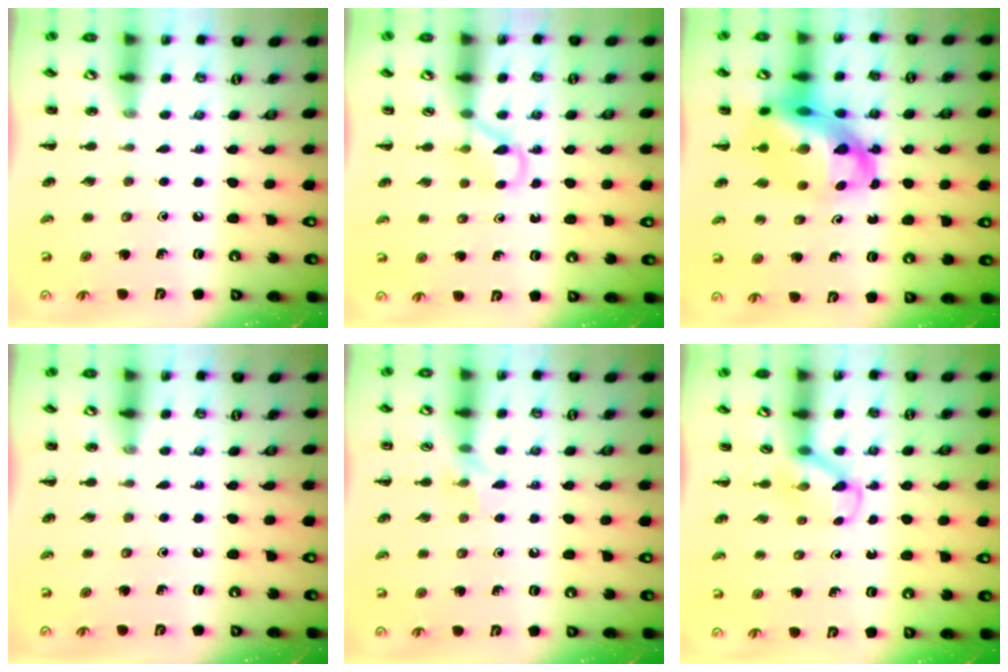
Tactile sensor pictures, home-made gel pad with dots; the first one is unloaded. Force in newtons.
{"total": 3.0, "press": 2.8, "slide": 1.1}
{"total": 14.4, "press": 13.9, "slide": 3.8}
{"total": 0.0}
{"total": 4.9, "press": 4.8, "slide": 0.8}
{"total": 3.2, "press": 3.0, "slide": 1.1}